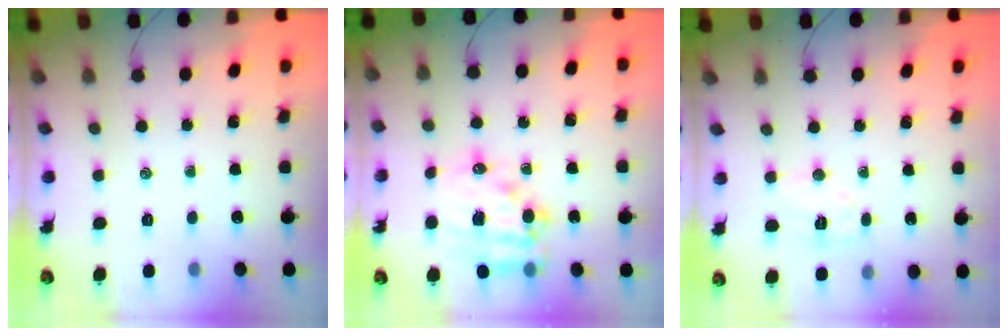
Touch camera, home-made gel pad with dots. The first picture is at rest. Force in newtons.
{"total": 15.4, "press": 15.1, "slide": 3.4}
{"total": 6.0, "press": 5.9, "slide": 1.2}